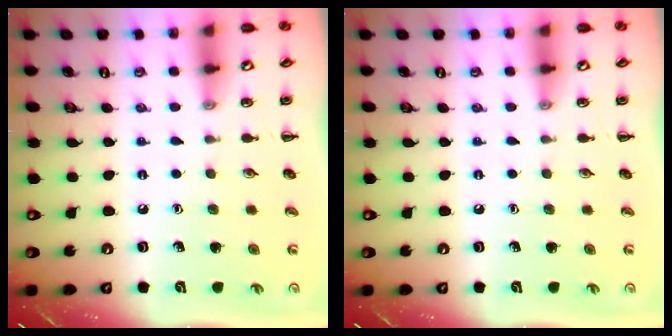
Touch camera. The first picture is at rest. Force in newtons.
{"total": 0.0}